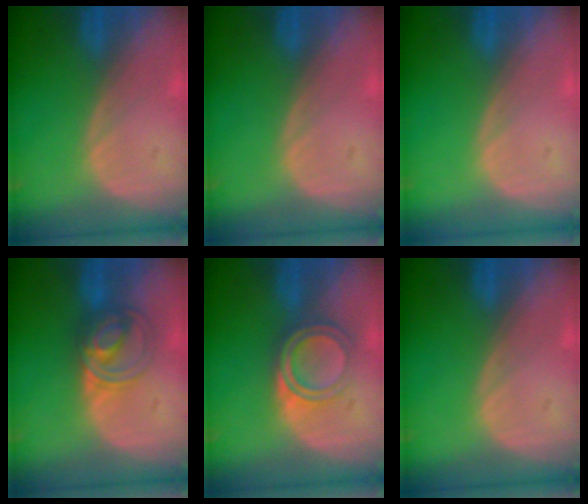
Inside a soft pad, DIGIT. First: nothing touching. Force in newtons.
{"total": 0.0}
{"total": 0.0}
{"total": 5.8, "press": 5.8, "slide": 0.3}
{"total": 5.1, "press": 4.8, "slide": 1.7}
{"total": 0.0}